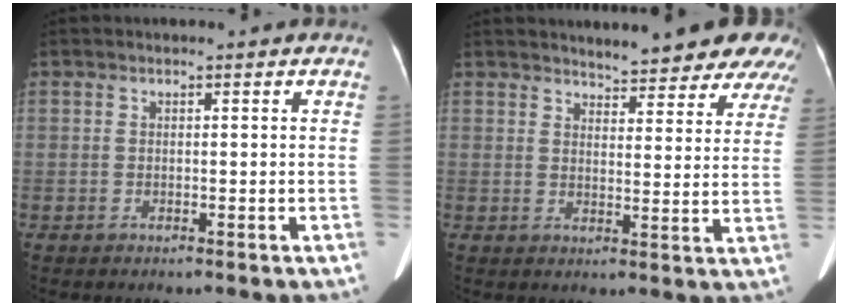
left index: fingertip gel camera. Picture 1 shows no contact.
{"total": 12.3, "force": [10.9, 2.9, 5.0], "torque": [-0.038, -0.004, 0.113]}